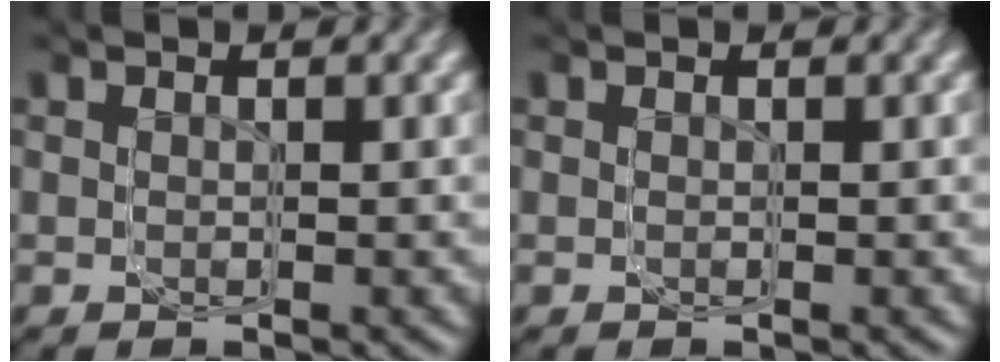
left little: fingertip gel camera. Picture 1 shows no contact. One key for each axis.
{"total": 0.0}